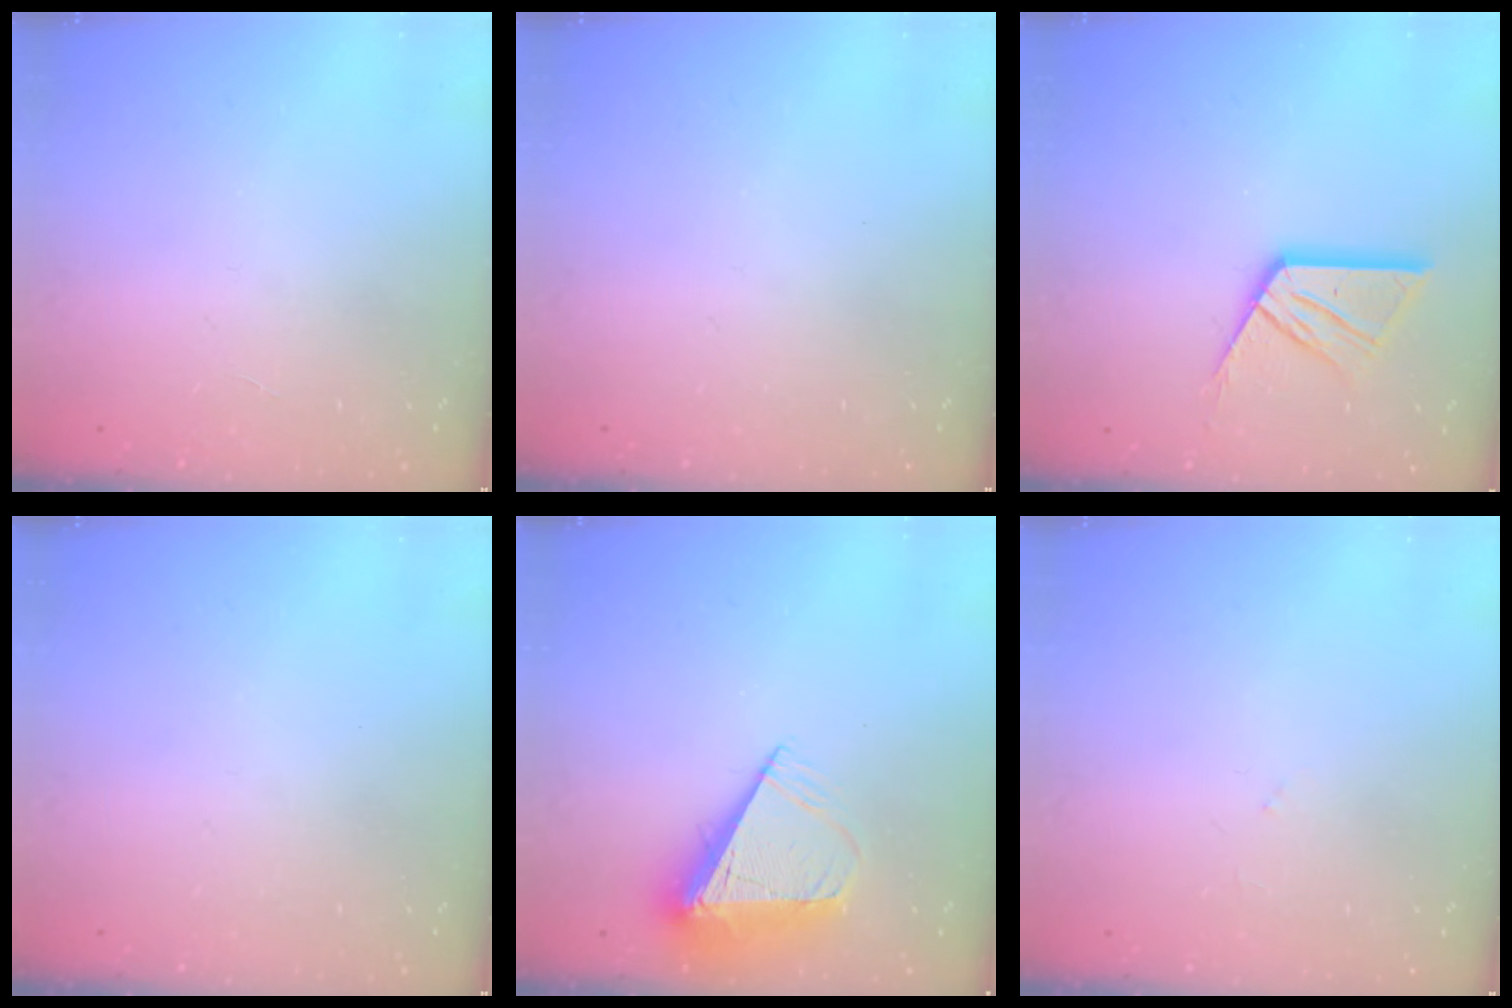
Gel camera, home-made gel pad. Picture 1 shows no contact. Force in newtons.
{"total": 0.0}
{"total": 12.2, "press": 12.2, "slide": 1.2}
{"total": 0.0}
{"total": 10.1, "press": 10.1, "slide": 0.5}
{"total": 3.3, "press": 3.3, "slide": 0.3}